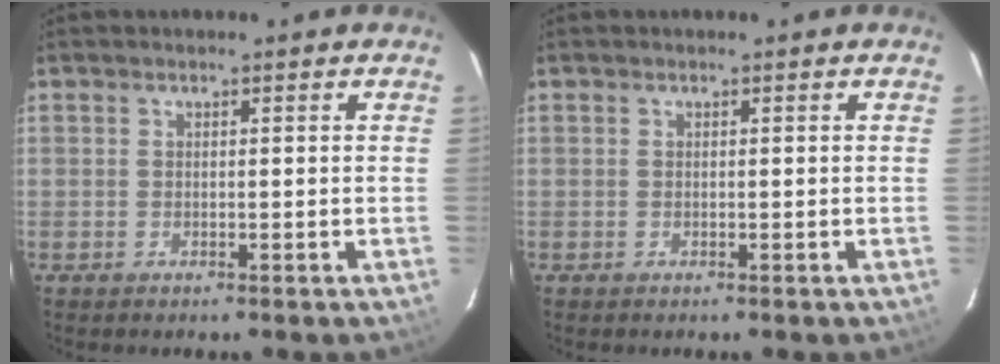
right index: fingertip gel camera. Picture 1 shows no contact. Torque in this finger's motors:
{"motor_torque": [-0.03, -0.01, 0.00, 0.00]}